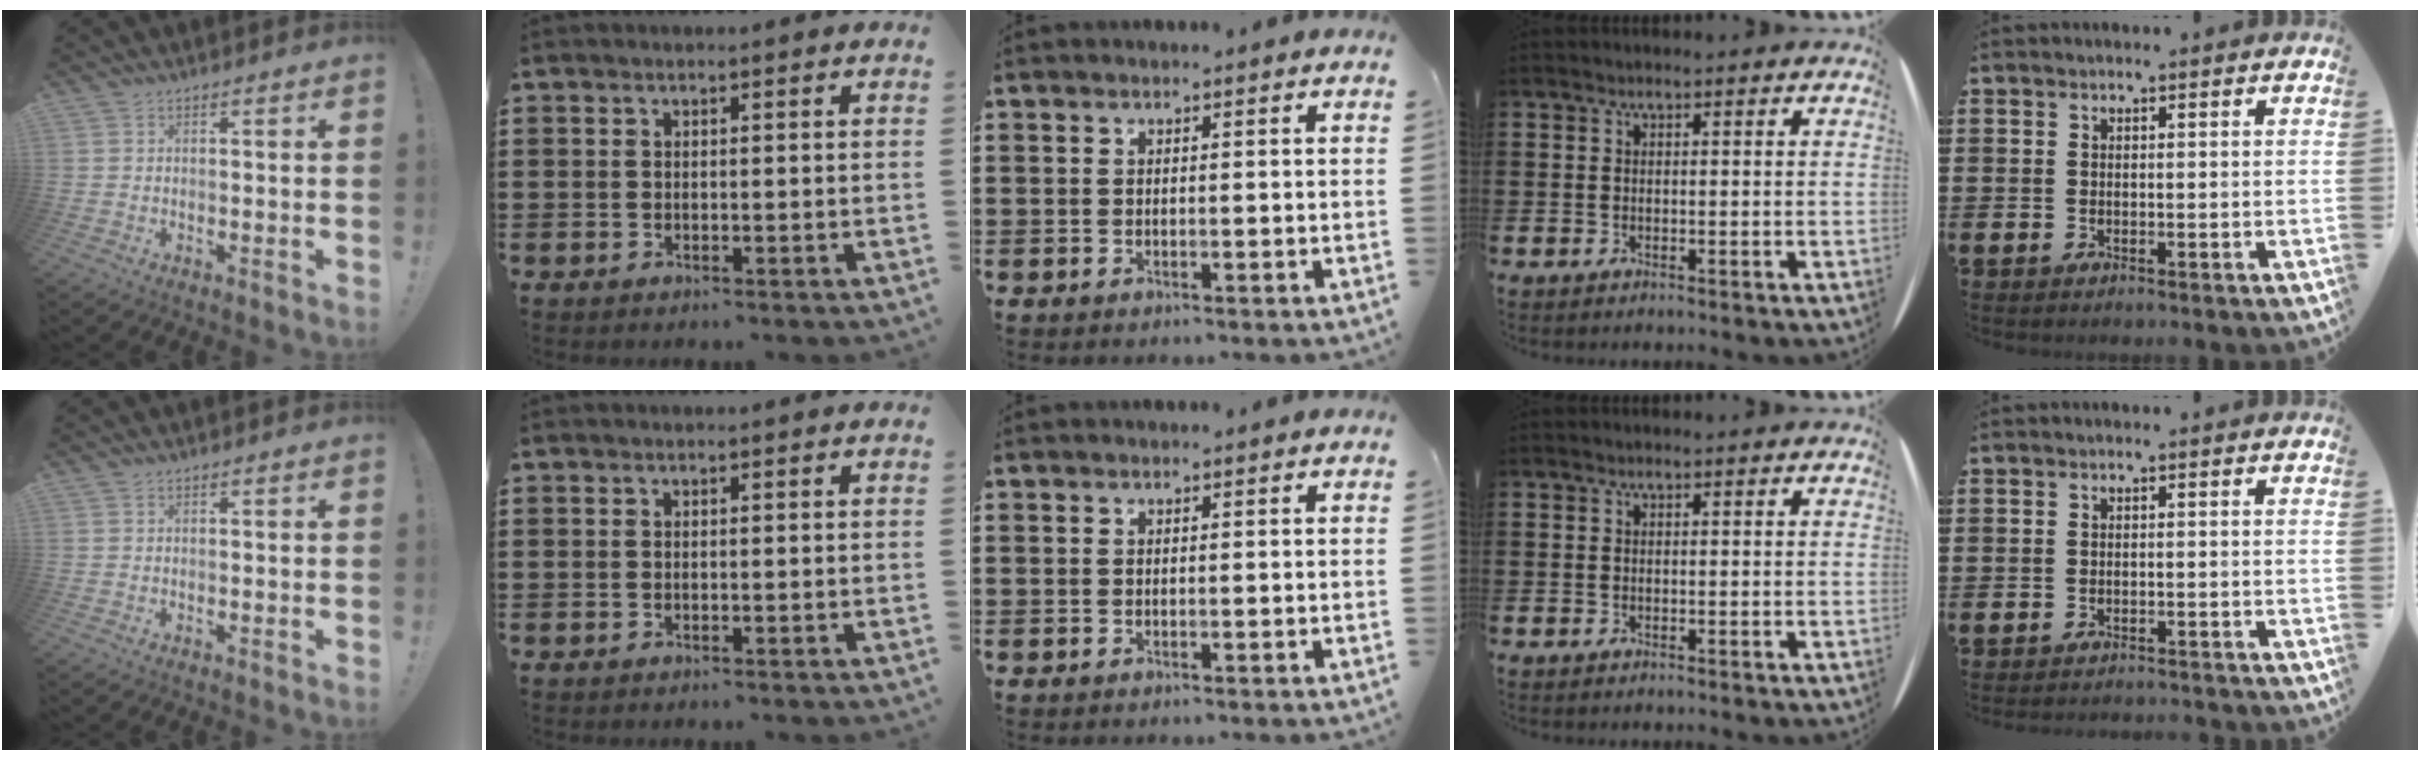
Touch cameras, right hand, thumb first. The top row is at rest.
{"little": {"total": 1.0, "force": [-1.0, -0.1, 0.0], "torque": [-0.002, 0.001, -0.020]}}